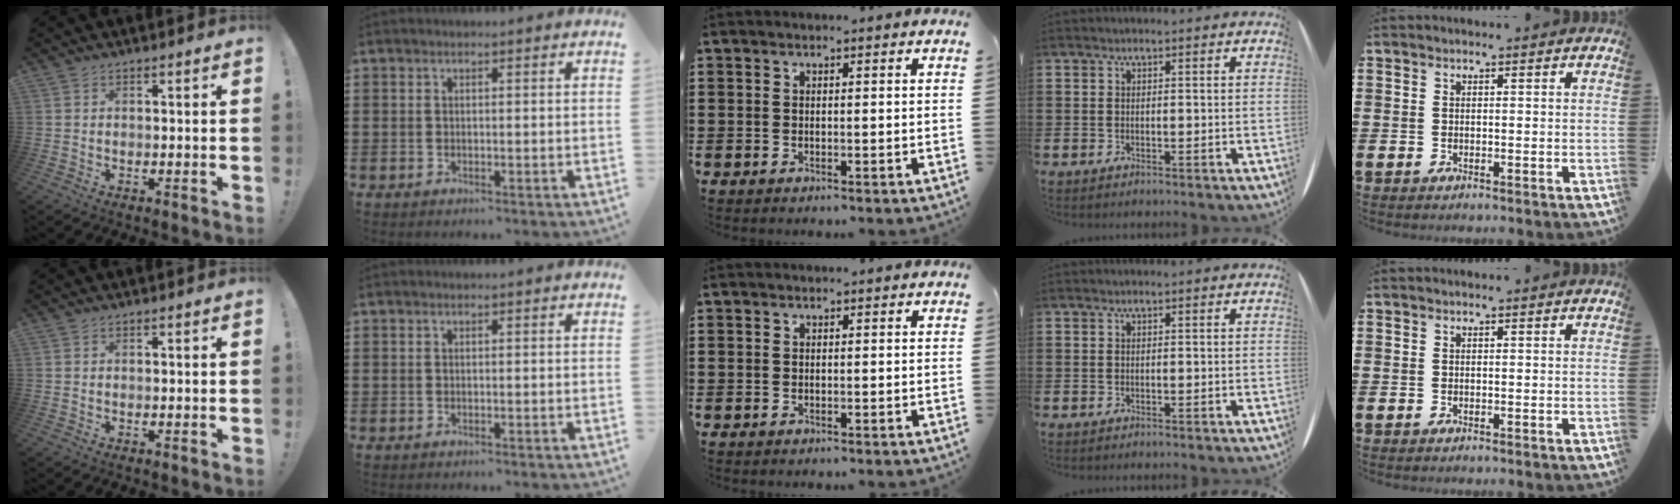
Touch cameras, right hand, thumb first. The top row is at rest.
{}